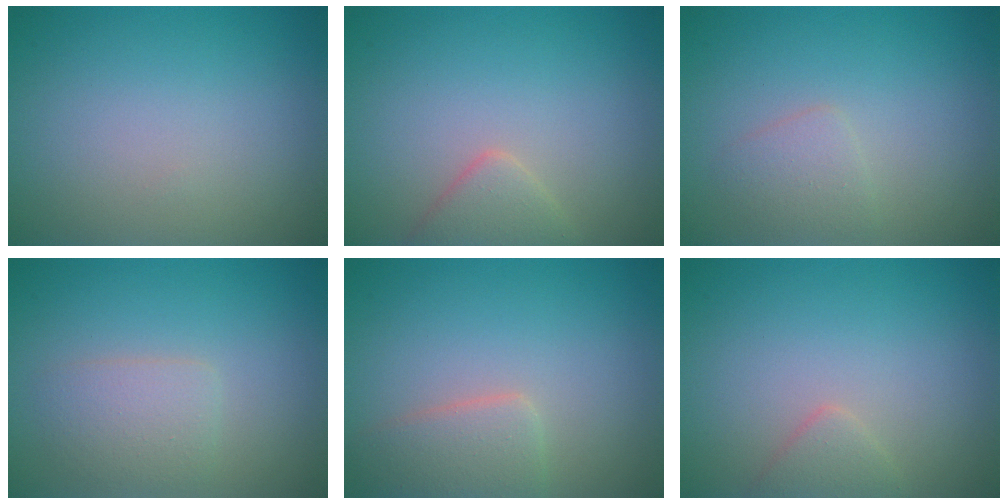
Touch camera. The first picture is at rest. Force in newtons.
{"total": 2.2, "press": 2.2, "slide": 0.2}
{"total": 1.6, "press": 1.6, "slide": 0.1}
{"total": 2.3, "press": 2.3, "slide": 0.1}
{"total": 2.9, "press": 2.9, "slide": 0.3}
{"total": 1.4, "press": 1.4, "slide": 0.1}